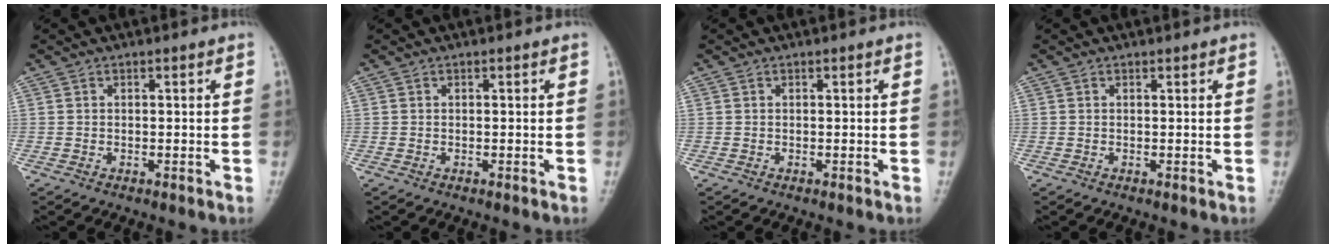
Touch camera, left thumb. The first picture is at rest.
{"total": 0.0}
{"total": 0.0}
{"total": 0.0}